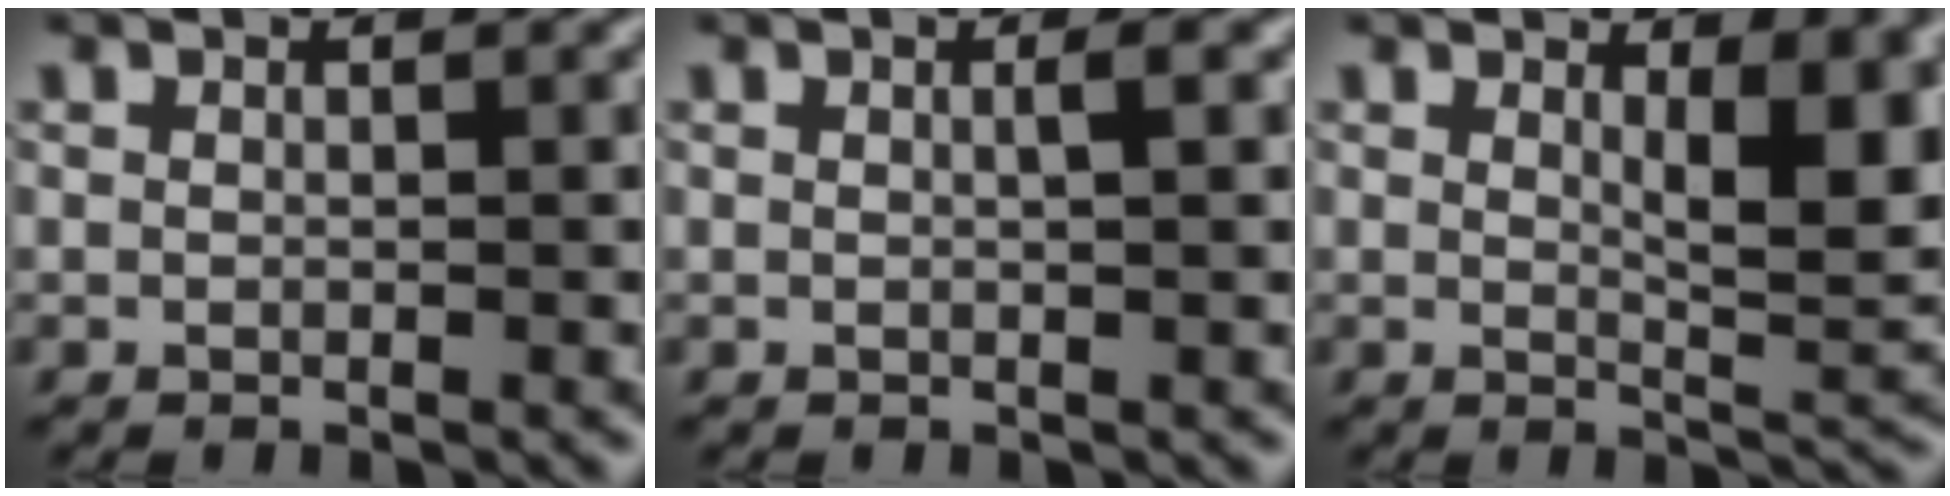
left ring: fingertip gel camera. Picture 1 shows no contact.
{"total": 1.1, "force": [0.2, 0.2, 1.0], "torque": [-0.013, 0.006, 0.001]}
{"total": 5.4, "force": [1.8, 1.6, 4.9], "torque": [-0.066, -0.007, 0.031]}